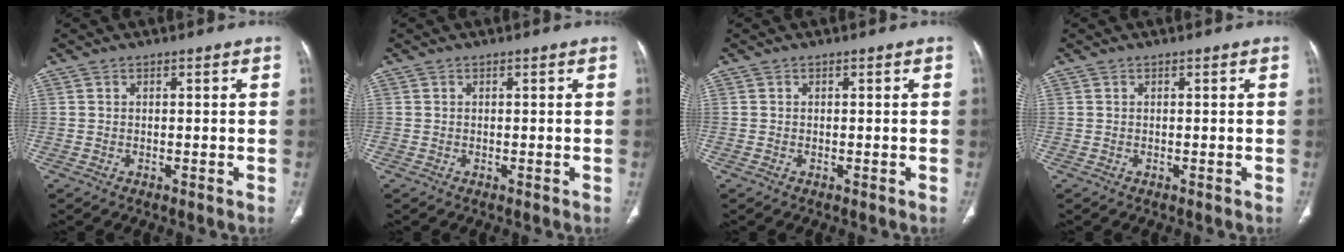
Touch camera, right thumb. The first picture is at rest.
{"total": 0.0}
{"total": 0.0}
{"total": 0.0}